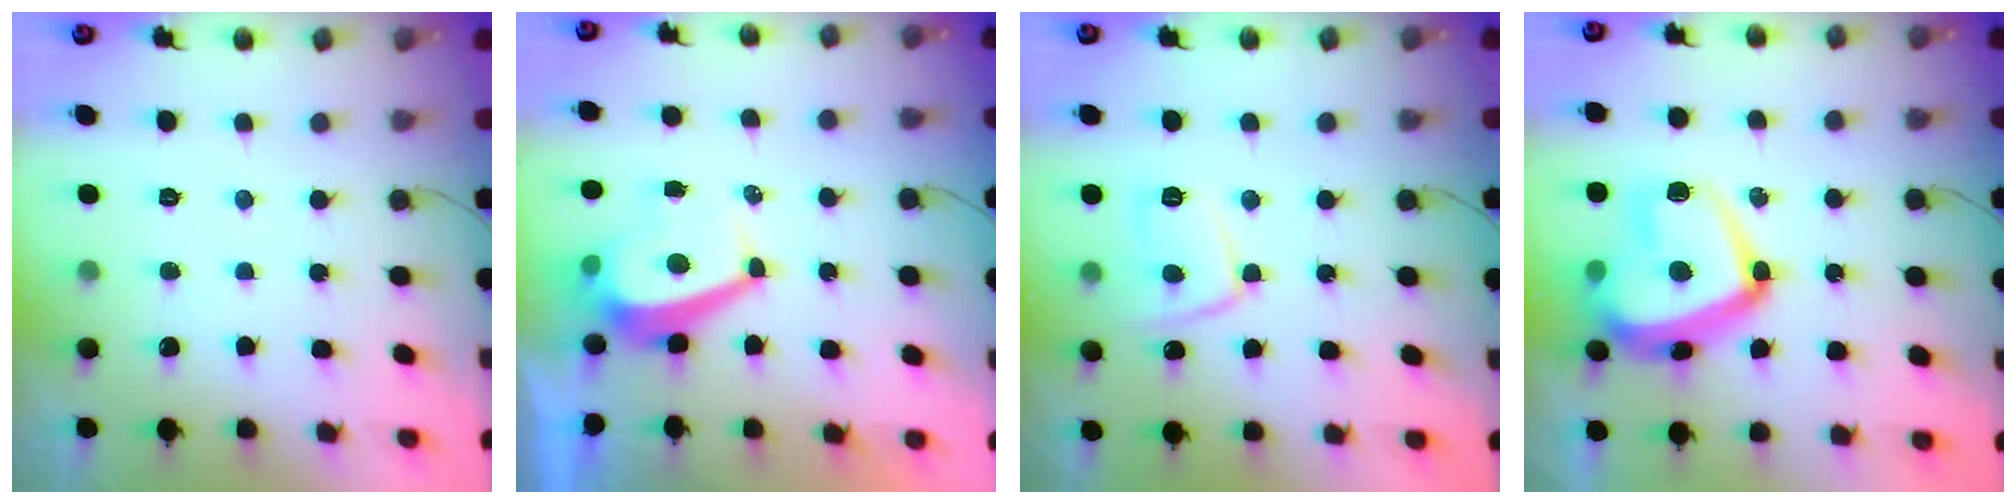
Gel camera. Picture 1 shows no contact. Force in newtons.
{"total": 4.4, "press": 4.4, "slide": 0.3}
{"total": 10.6, "press": 10.5, "slide": 0.7}
{"total": 21.1, "press": 21.0, "slide": 1.9}